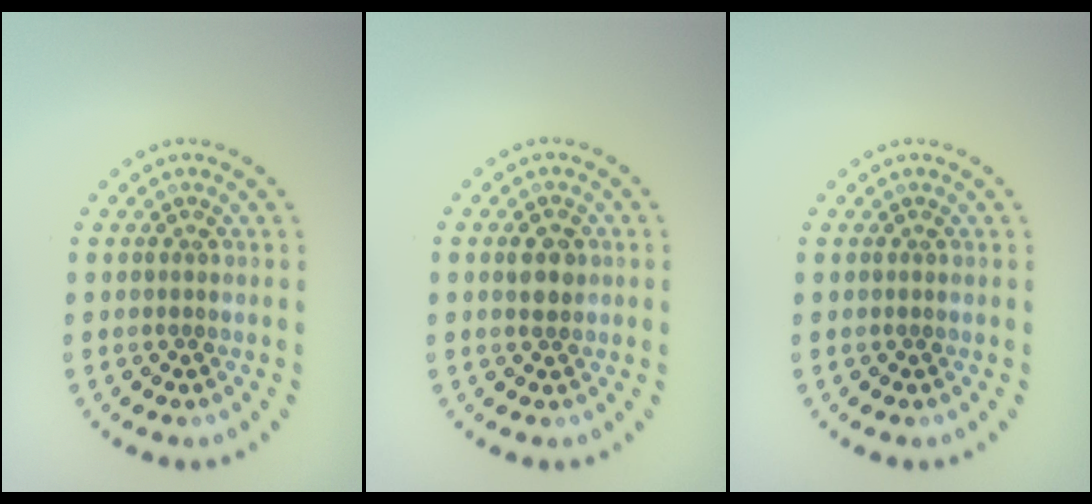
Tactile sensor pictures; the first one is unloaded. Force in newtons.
{"total": 1.9, "press": 1.8, "slide": 0.5}
{"total": 0.0}